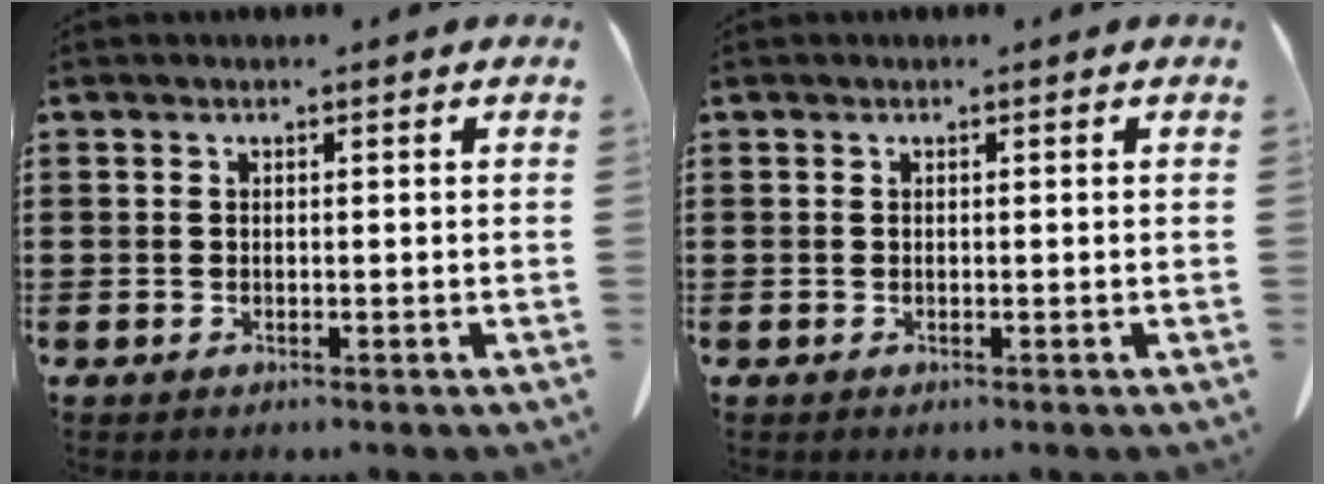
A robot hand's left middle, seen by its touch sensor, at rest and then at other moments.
{"total": 0.0}